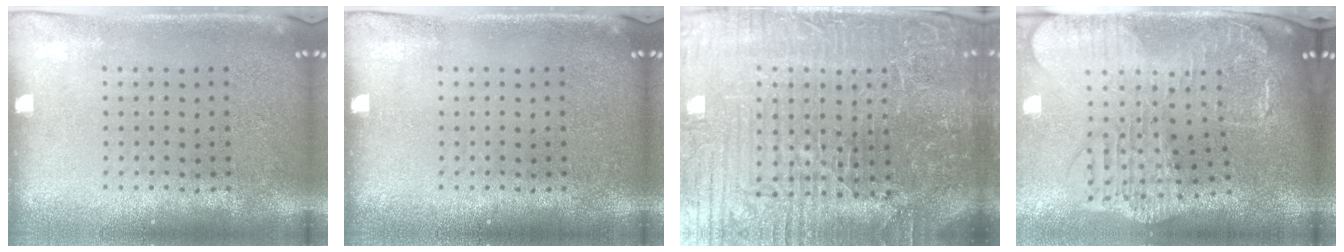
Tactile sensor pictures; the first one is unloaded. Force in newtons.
{"total": 0.0}
{"total": 7.3, "press": 6.4, "slide": 3.4}
{"total": 2.9, "press": 2.5, "slide": 1.5}